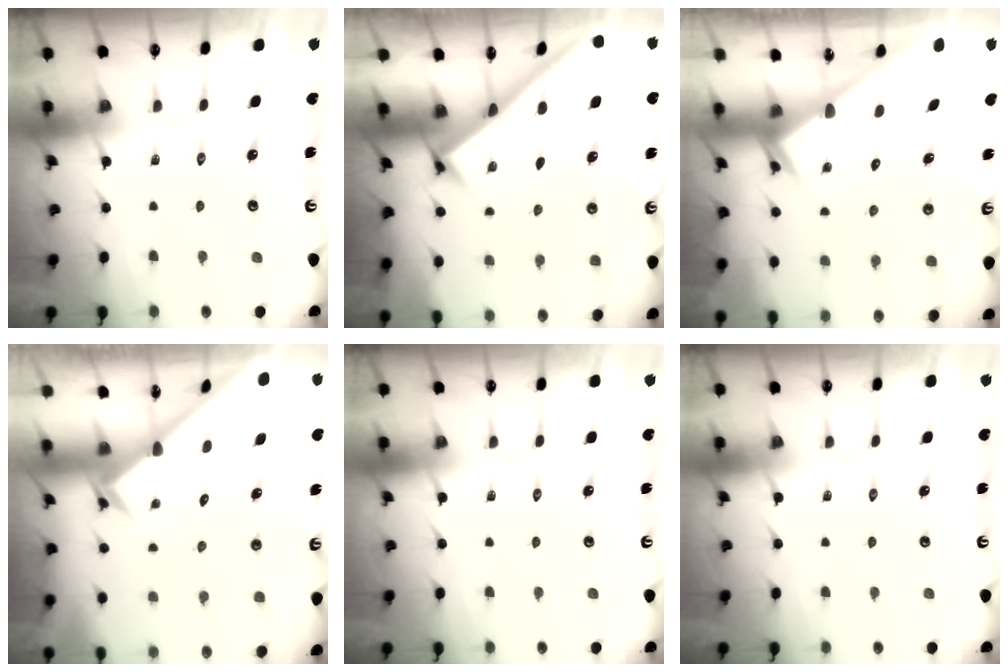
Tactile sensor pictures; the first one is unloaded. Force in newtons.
{"total": 2.8, "press": 2.8, "slide": 0.4}
{"total": 1.9, "press": 1.9, "slide": 0.1}
{"total": 2.5, "press": 2.5, "slide": 0.2}
{"total": 0.0}
{"total": 0.0}